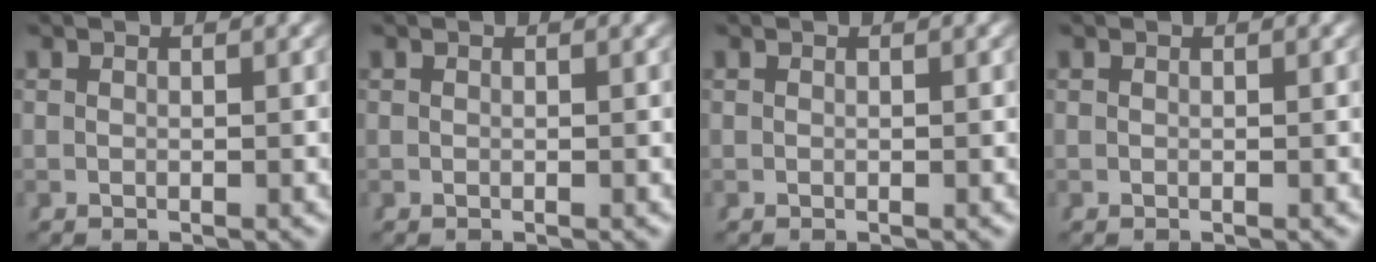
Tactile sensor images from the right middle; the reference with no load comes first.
{"total": 0.0}
{"total": 0.0}
{"total": 0.0}